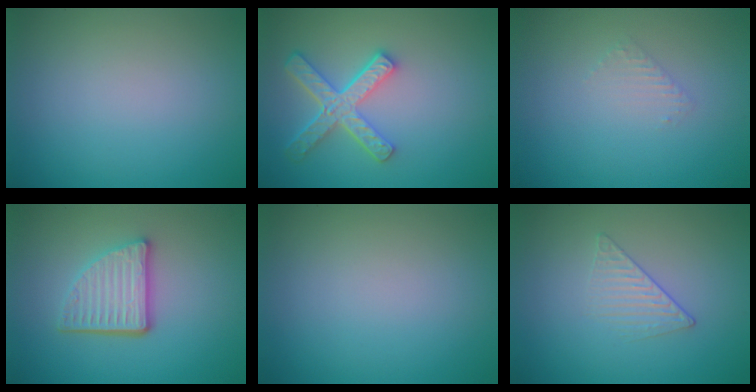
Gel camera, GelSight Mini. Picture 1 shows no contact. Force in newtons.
{"total": 5.2, "press": 3.9, "slide": 3.3}
{"total": 0.9, "press": 0.9, "slide": 0.2}
{"total": 4.5, "press": 3.4, "slide": 3.0}
{"total": 0.0}
{"total": 1.5, "press": 0.7, "slide": 1.3}